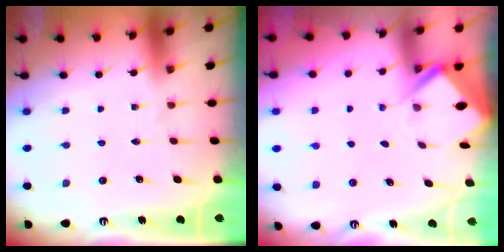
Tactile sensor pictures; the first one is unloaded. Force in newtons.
{"total": 2.6, "press": 2.6, "slide": 0.1}